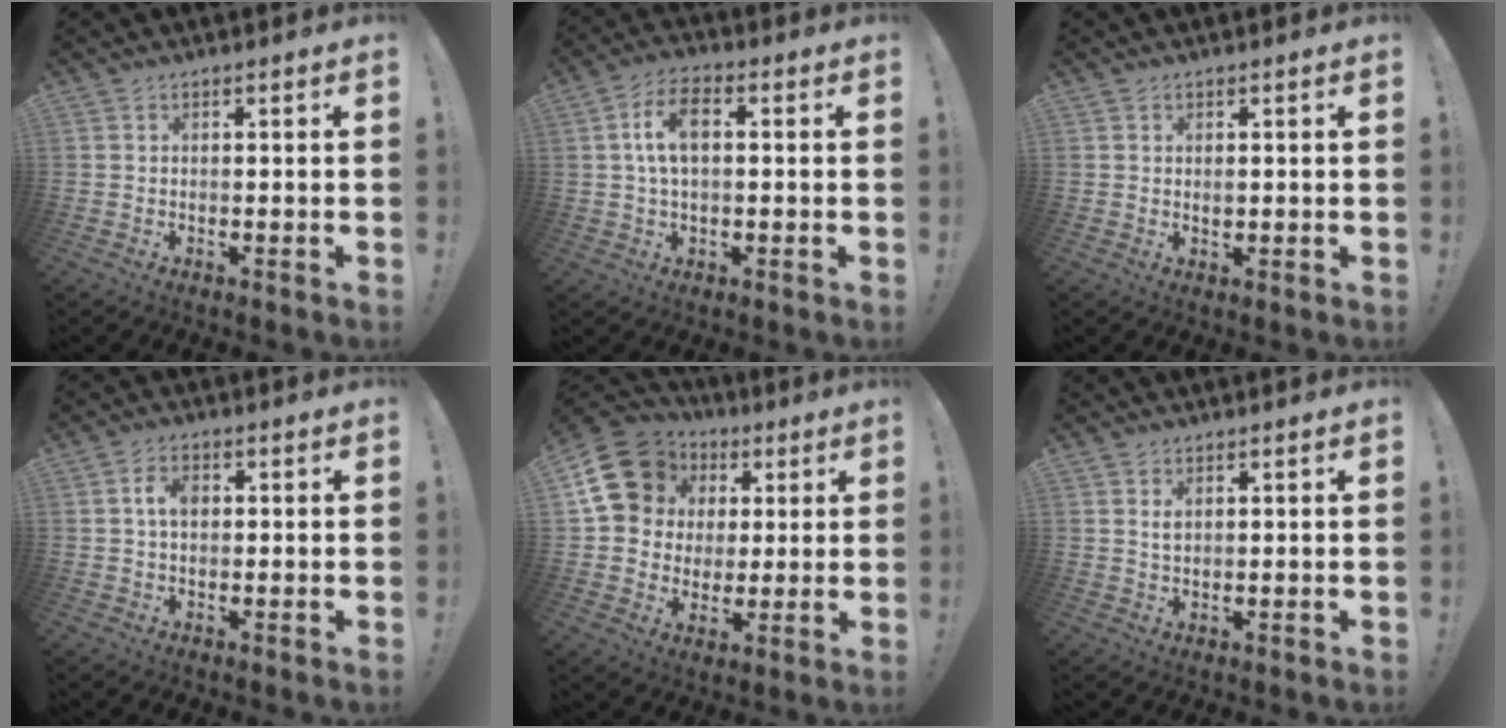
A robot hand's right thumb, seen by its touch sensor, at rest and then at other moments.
{"total": 8.8, "force": [1.2, 5.1, 7.1], "torque": [-0.121, 0.009, 0.024]}
{"total": 1.1, "force": [0.3, 0.9, 0.6], "torque": [0.005, -0.003, 0.002]}
{"total": 4.7, "force": [0.6, 2.8, 3.8], "torque": [-0.058, 0.004, 0.009]}
{"total": 16.5, "force": [6.1, 13.4, 7.5], "torque": [-0.115, -0.024, 0.129]}
{"total": 2.1, "force": [1.2, 1.1, 1.3], "torque": [-0.011, -0.006, 0.019]}